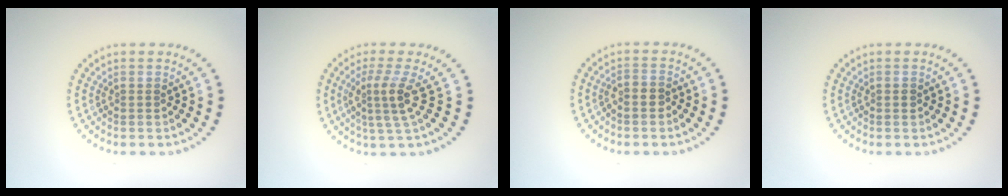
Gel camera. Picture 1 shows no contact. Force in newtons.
{"total": 3.0, "press": 2.2, "slide": 2.0}
{"total": 1.2, "press": 0.9, "slide": 0.7}
{"total": 0.6, "press": 0.6, "slide": 0.1}